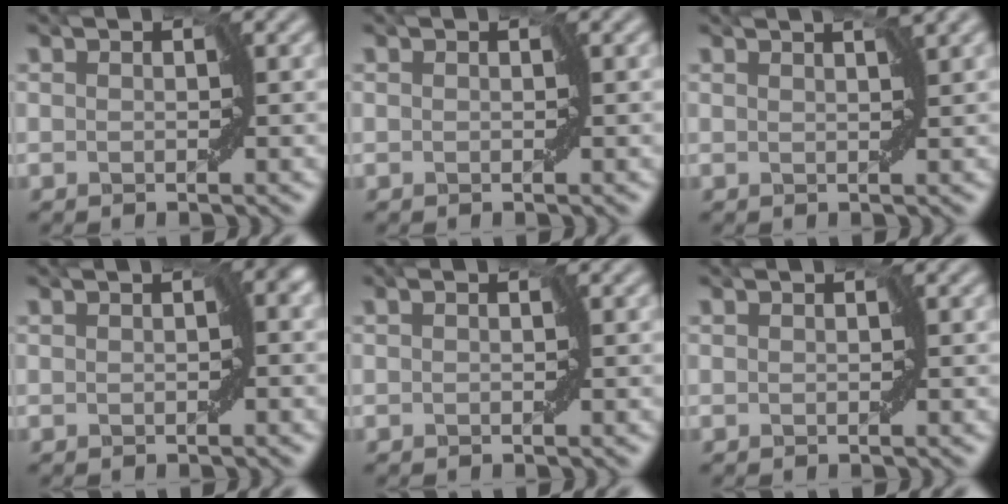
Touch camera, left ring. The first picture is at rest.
{"total": 0.0}
{"total": 1.5, "force": [0.9, 0.0, 1.2], "torque": [-0.026, 0.003, 0.011]}
{"total": 2.2, "force": [-0.2, 1.1, 1.9], "torque": [-0.022, 0.004, -0.007]}
{"total": 0.0}
{"total": 0.0}